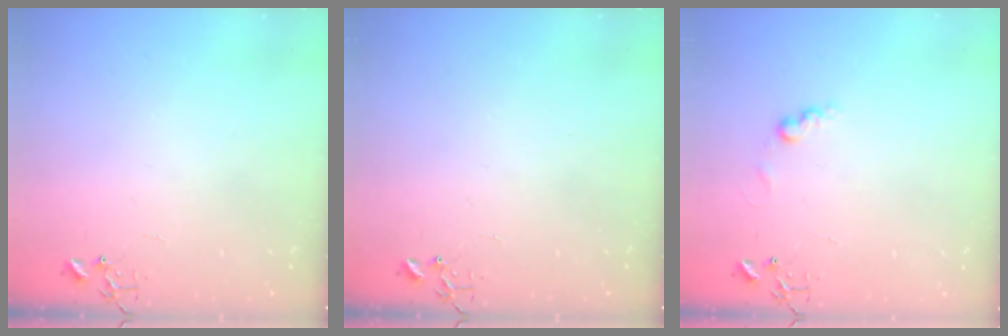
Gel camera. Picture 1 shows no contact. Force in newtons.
{"total": 0.0}
{"total": 6.4, "press": 6.4, "slide": 0.5}